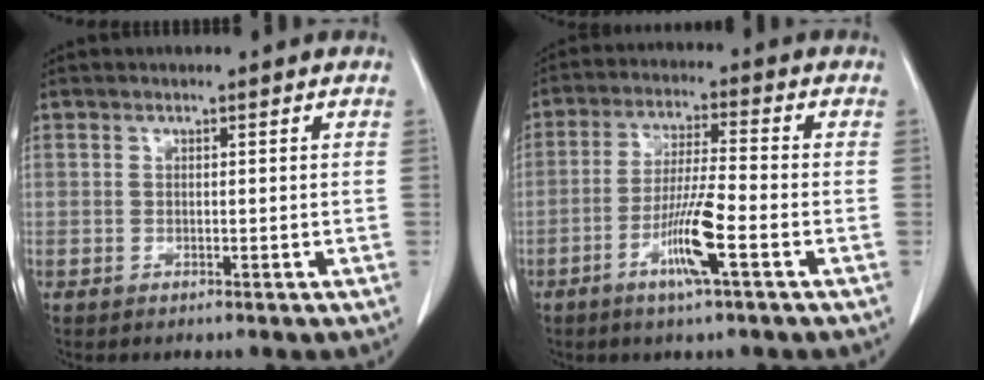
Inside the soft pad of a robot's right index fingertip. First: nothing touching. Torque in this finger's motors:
{"motor_torque": [0.20, -0.08, 0.17, 0.10]}